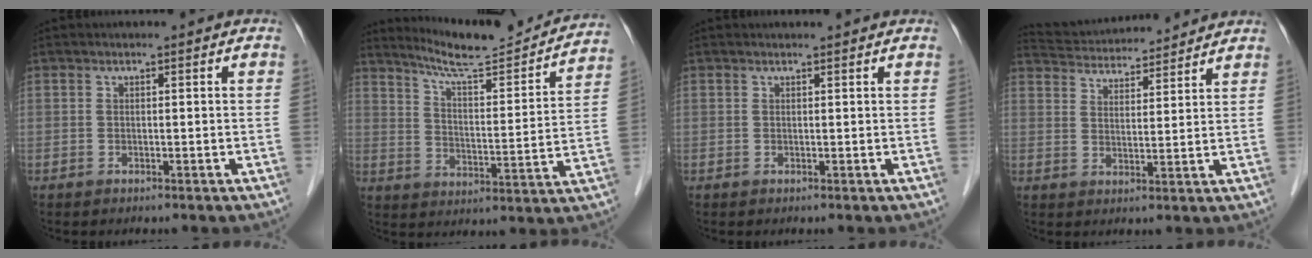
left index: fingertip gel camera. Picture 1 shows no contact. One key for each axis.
{"total": 16.2, "fx": 15.4, "fy": 0.2, "fz": 5.1, "tx": -0.086, "ty": -0.025, "tz": 0.220}
{"total": 1.8, "fx": 1.8, "fy": 0.0, "fz": 0.3, "tx": -0.008, "ty": 0.008, "tz": 0.022}
{"total": 13.1, "fx": 12.6, "fy": 1.8, "fz": 3.2, "tx": -0.061, "ty": 0.030, "tz": 0.195}